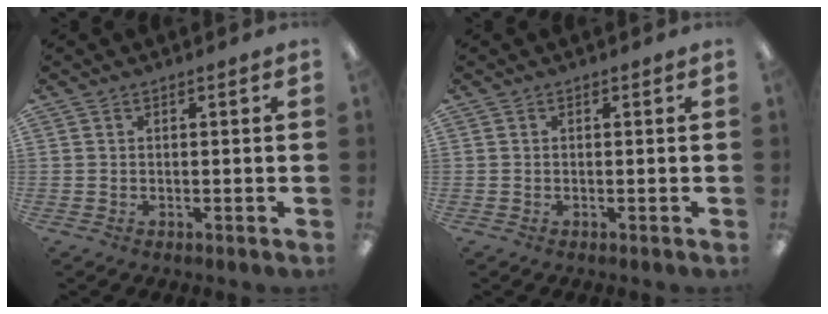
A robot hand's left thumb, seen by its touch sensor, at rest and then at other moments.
{"total": 0.0}